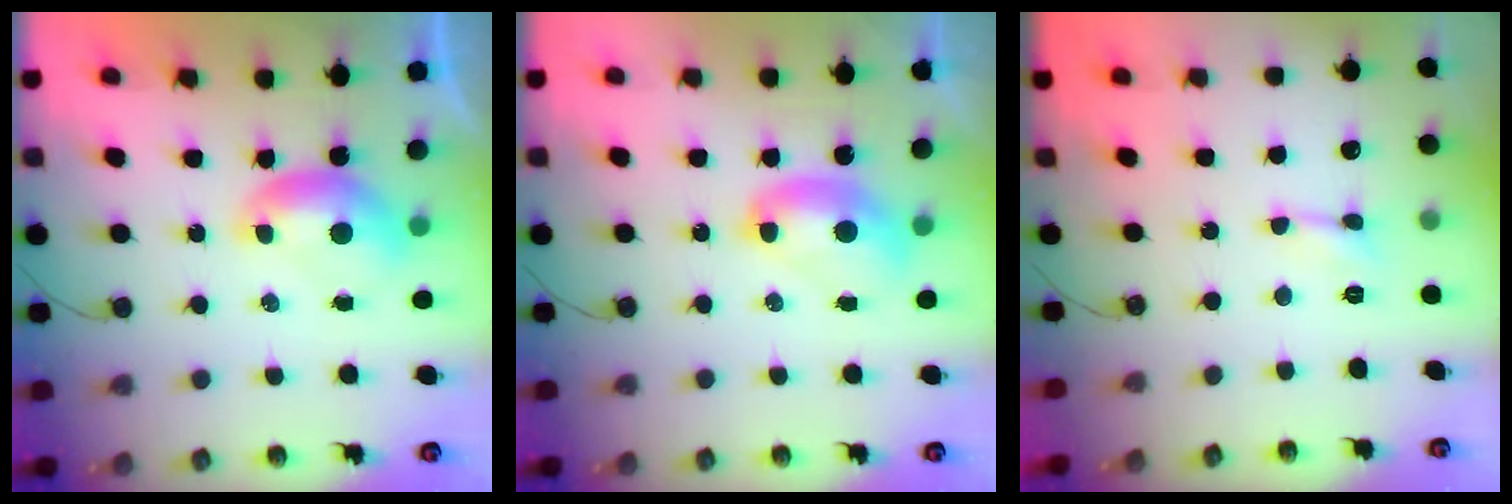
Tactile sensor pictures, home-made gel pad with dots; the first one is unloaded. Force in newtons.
{"total": 2.8, "press": 2.8, "slide": 0.1}
{"total": 2.4, "press": 2.3, "slide": 0.6}